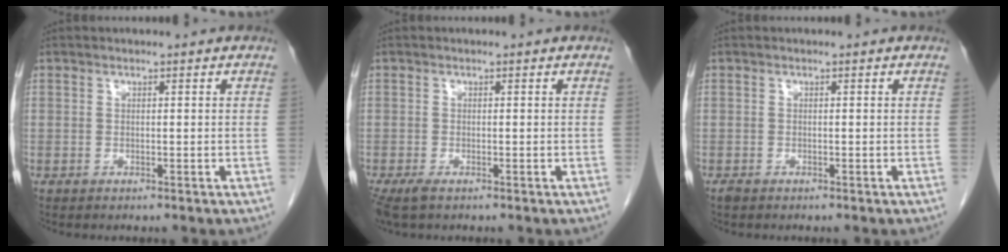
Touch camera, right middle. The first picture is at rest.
{"total": 2.6, "force": [-1.7, 0.8, 1.8], "torque": [-0.042, -0.010, -0.028]}
{"total": 0.6, "force": [-0.5, 0.2, 0.3], "torque": [-0.012, -0.002, -0.009]}